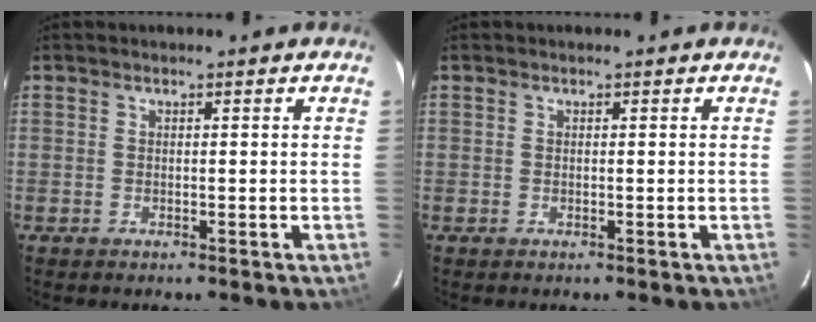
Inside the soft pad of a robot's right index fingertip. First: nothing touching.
{"total": 0.0}